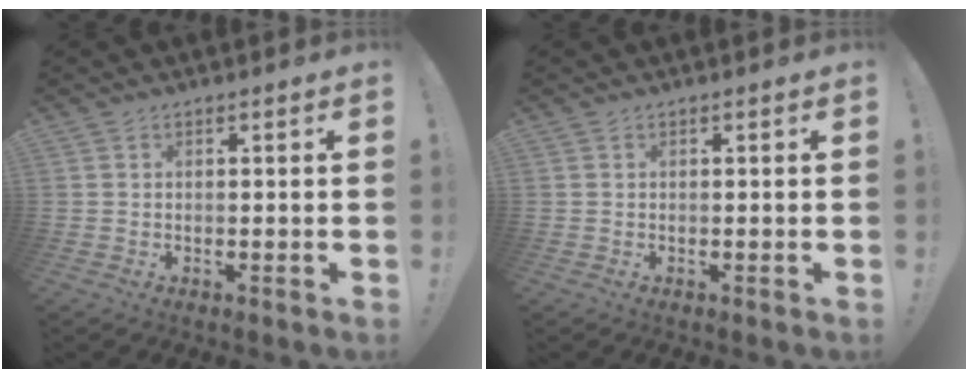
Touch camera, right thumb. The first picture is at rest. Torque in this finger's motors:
{"motor_torque": [-0.08, -0.08, -0.14, 0.14, 0.03]}